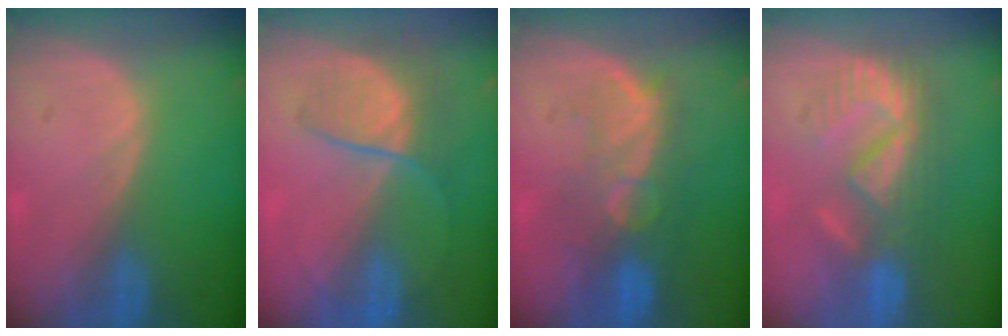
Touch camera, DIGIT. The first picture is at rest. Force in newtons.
{"total": 6.7, "press": 6.1, "slide": 2.7}
{"total": 9.9, "press": 8.4, "slide": 5.1}
{"total": 8.3, "press": 8.0, "slide": 2.1}